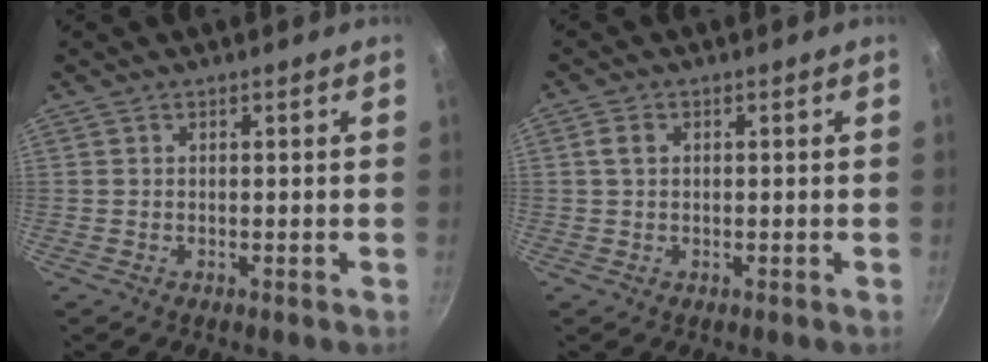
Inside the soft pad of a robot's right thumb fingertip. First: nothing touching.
{"total": 2.1, "force": [0.3, 1.7, 1.2], "torque": [-0.015, 0.004, 0.004]}